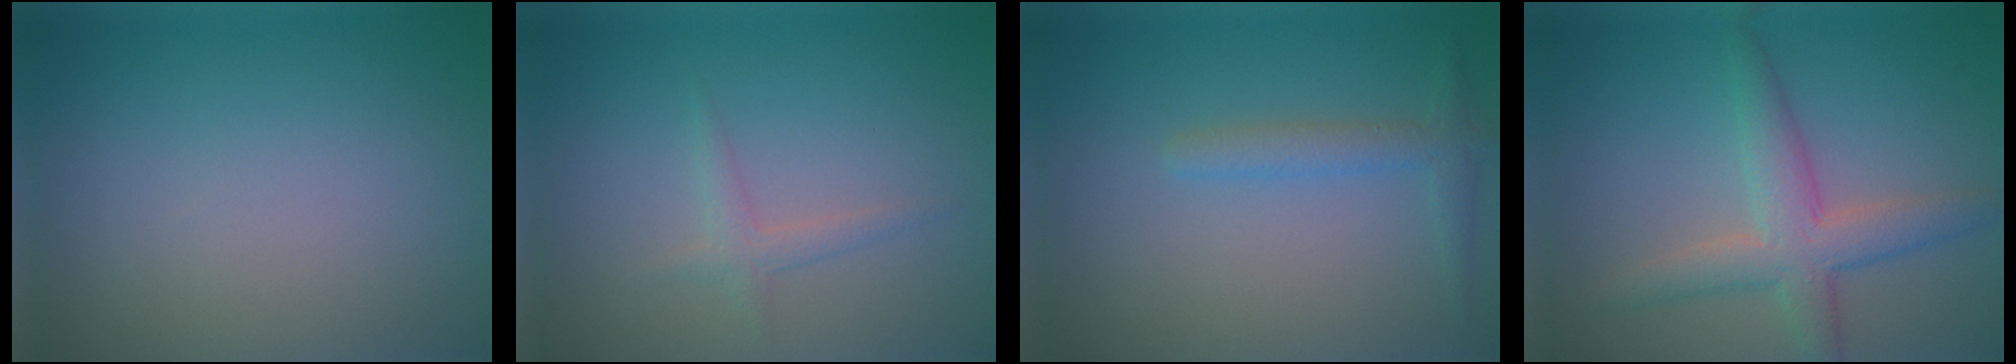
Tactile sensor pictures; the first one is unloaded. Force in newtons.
{"total": 1.3, "press": 1.3, "slide": 0.0}
{"total": 1.4, "press": 1.4, "slide": 0.1}
{"total": 4.3, "press": 4.3, "slide": 0.2}